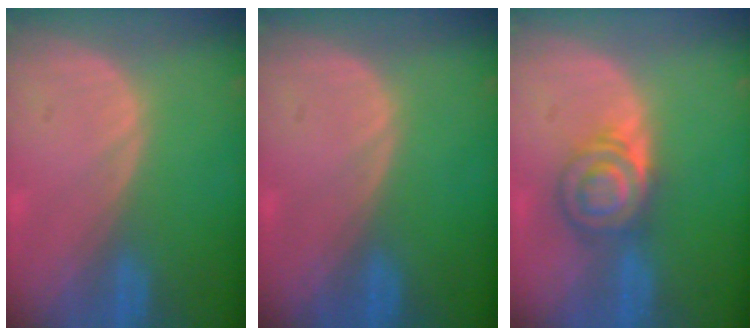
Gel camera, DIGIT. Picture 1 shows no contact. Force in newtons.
{"total": 0.0}
{"total": 6.0, "press": 5.8, "slide": 1.2}